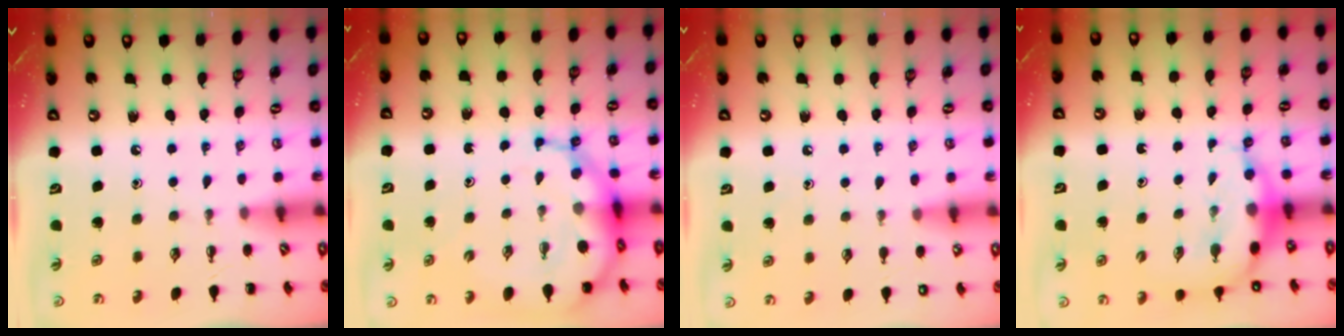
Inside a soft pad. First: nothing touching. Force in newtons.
{"total": 10.6, "press": 10.2, "slide": 2.7}
{"total": 8.7, "press": 8.3, "slide": 2.4}
{"total": 7.1, "press": 6.9, "slide": 1.7}